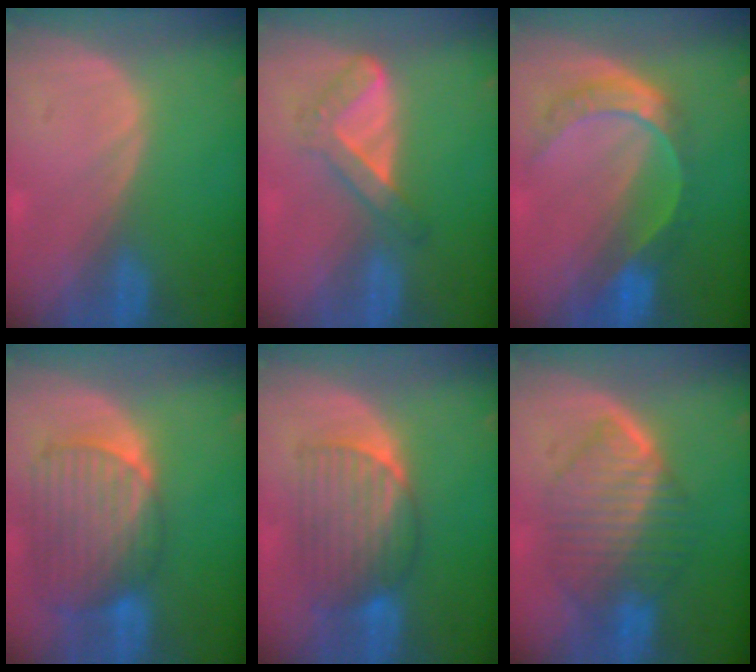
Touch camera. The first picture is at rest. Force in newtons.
{"total": 5.4, "press": 4.7, "slide": 2.7}
{"total": 7.7, "press": 6.4, "slide": 4.3}
{"total": 10.4, "press": 8.9, "slide": 5.5}
{"total": 7.1, "press": 7.1, "slide": 0.3}
{"total": 8.7, "press": 8.6, "slide": 0.6}